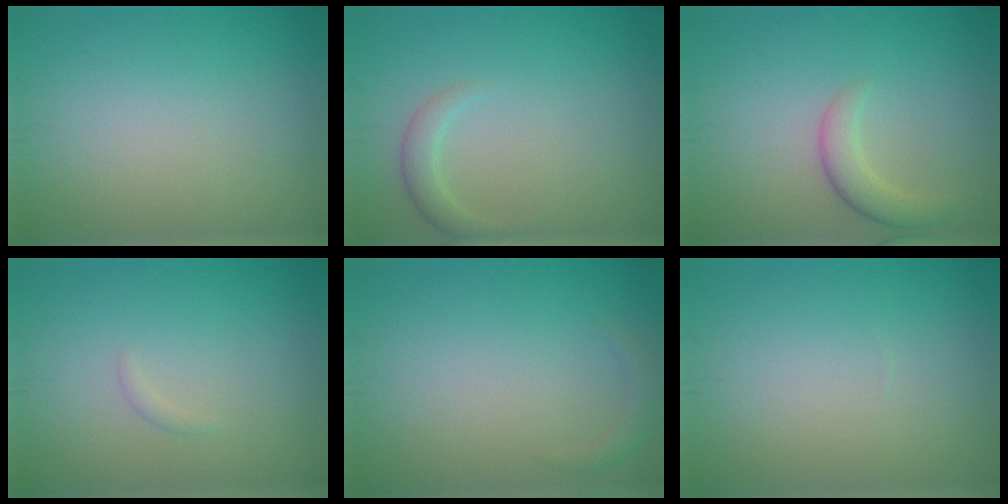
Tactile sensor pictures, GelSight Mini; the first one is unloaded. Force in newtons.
{"total": 1.7, "press": 1.7, "slide": 0.1}
{"total": 2.6, "press": 2.6, "slide": 0.2}
{"total": 0.5, "press": 0.5, "slide": 0.0}
{"total": 1.1, "press": 1.1, "slide": 0.1}
{"total": 0.0}